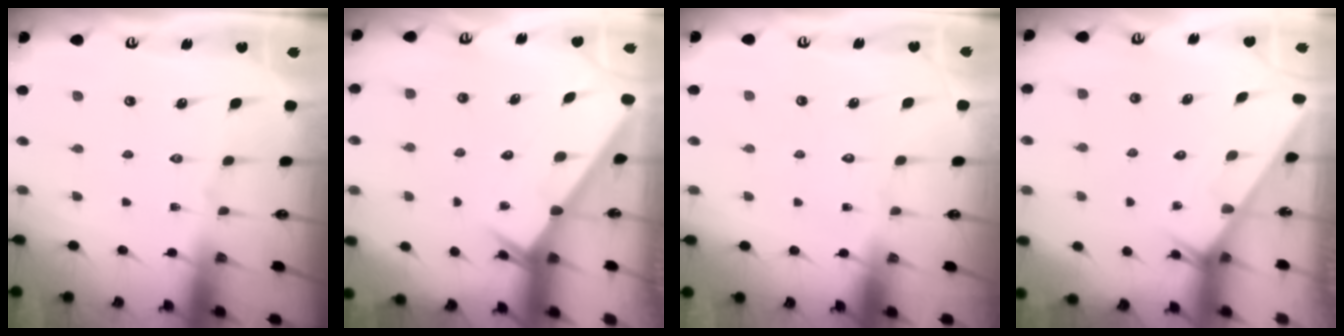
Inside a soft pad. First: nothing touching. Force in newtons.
{"total": 2.6, "press": 2.6, "slide": 0.0}
{"total": 1.6, "press": 1.6, "slide": 0.1}
{"total": 2.0, "press": 2.0, "slide": 0.0}